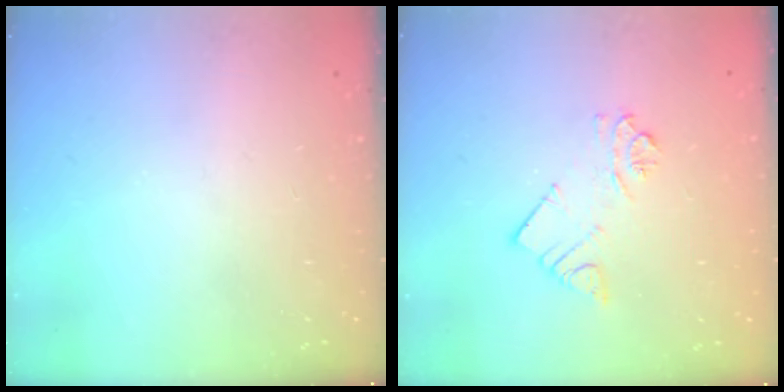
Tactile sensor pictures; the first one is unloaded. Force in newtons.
{"total": 5.0, "press": 5.0, "slide": 0.1}